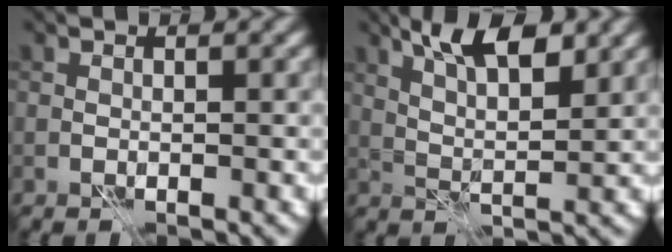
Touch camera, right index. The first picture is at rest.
{"total": 6.0, "force": [3.4, 2.1, 4.4], "torque": [-0.071, 0.008, 0.054]}